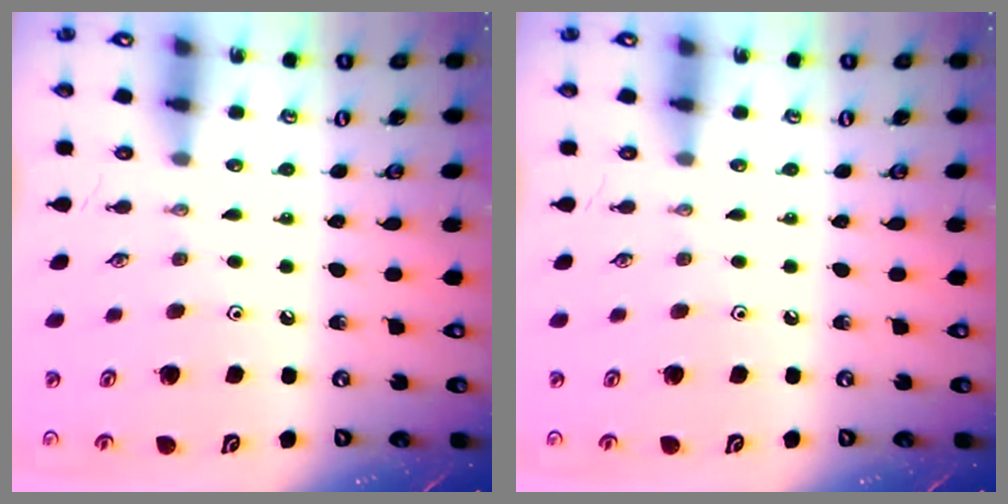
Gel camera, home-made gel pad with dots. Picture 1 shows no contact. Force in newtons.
{"total": 0.0}